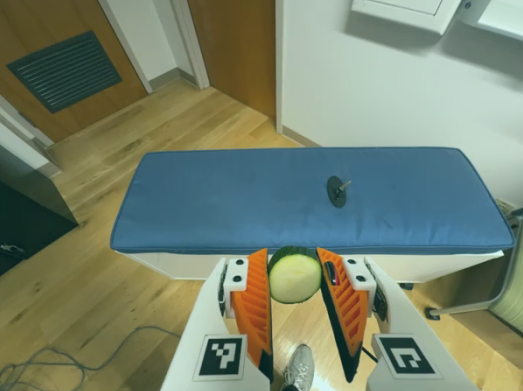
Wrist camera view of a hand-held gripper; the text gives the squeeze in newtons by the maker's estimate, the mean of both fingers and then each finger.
{"total": 7.7, "left": 7.4, "right": 8.1}